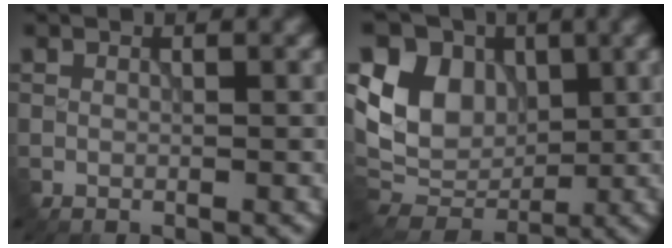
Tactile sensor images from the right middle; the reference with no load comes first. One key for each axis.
{"total": 7.9, "fx": 2.1, "fy": 6.3, "fz": 4.2, "tx": -0.086, "ty": -0.006, "tz": 0.031}